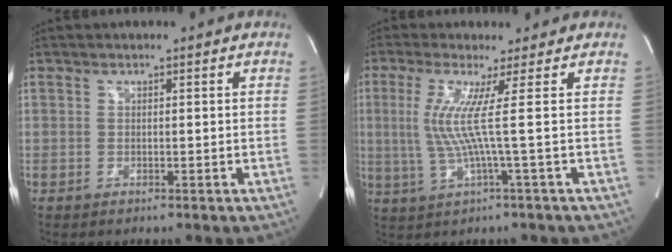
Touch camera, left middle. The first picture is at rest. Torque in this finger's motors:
{"motor_torque": [0.35, -0.21, 0.62, 0.19]}